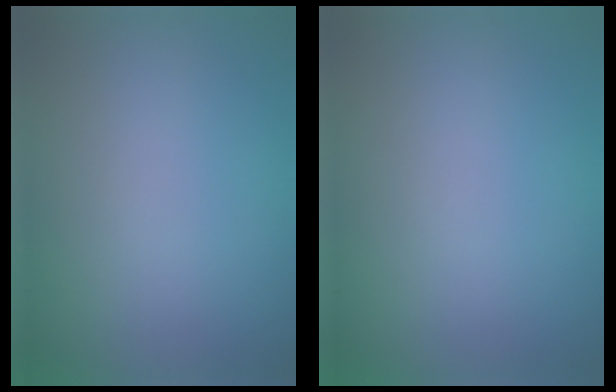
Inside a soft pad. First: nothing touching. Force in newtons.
{"total": 0.0}